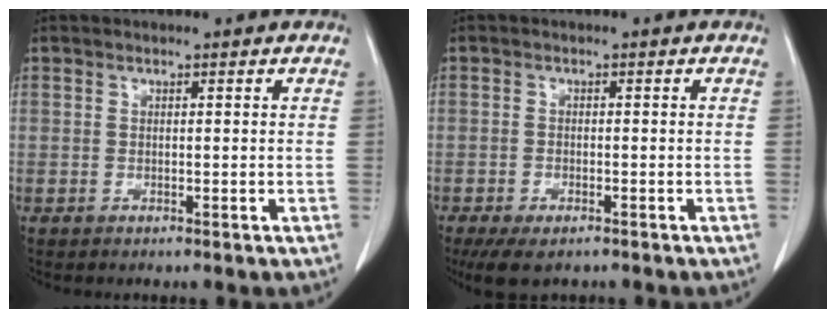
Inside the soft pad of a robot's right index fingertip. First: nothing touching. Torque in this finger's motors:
{"motor_torque": [0.52, -0.45, 0.20, 0.07]}